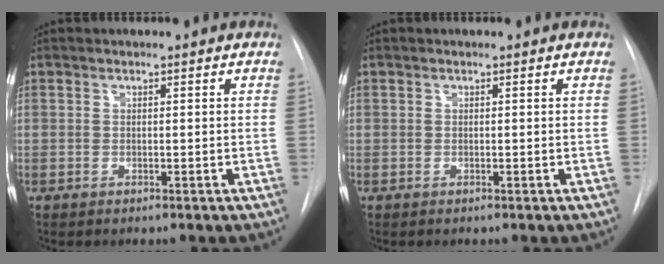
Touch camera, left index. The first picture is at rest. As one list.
[{"total": 0.0}]